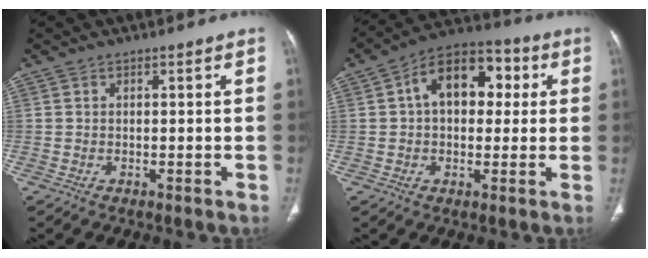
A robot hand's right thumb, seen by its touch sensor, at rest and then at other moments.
{"total": 14.0, "force": [2.9, 9.2, 10.1], "torque": [-0.118, 0.027, 0.035]}